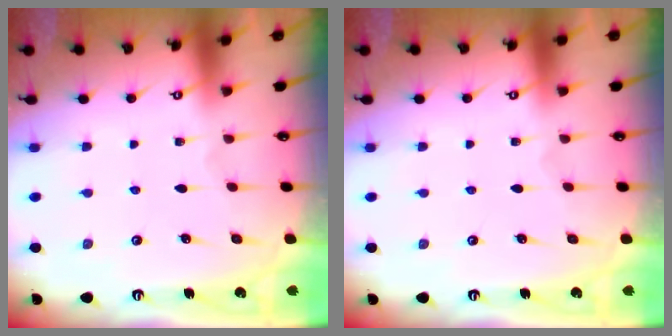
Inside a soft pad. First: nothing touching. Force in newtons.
{"total": 0.0}